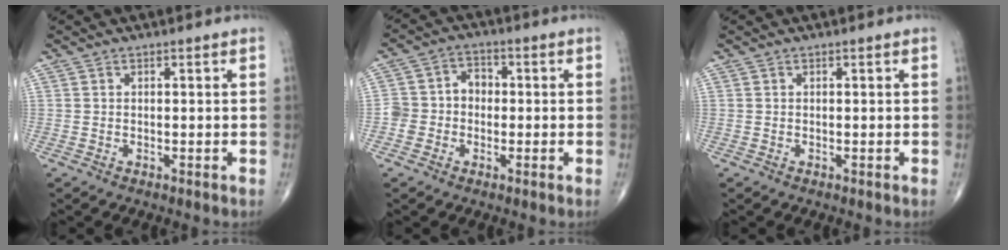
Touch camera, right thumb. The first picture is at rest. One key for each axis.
{"total": 5.9, "fx": -1.0, "fy": 5.3, "fz": 2.5, "tx": -0.024, "ty": 0.031, "tz": -0.028}
{"total": 0.0}